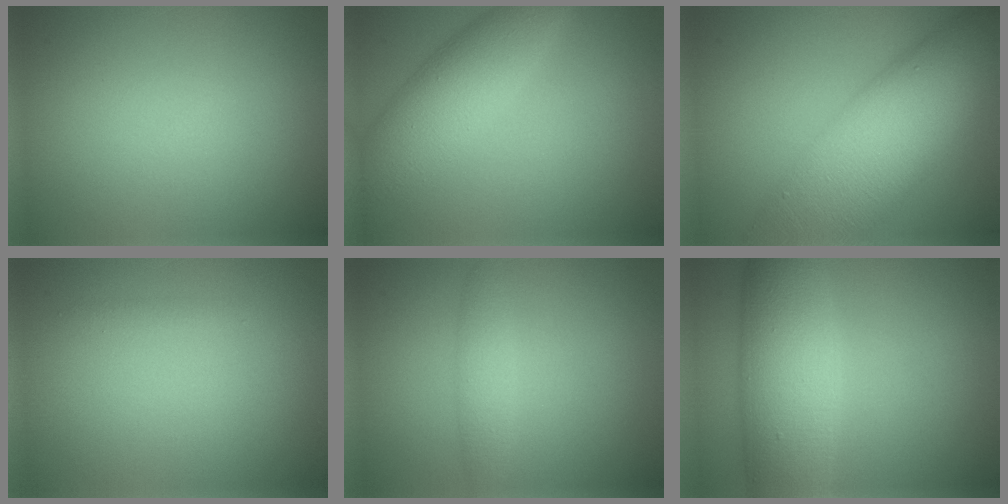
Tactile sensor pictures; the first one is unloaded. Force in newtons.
{"total": 5.8, "press": 5.8, "slide": 0.1}
{"total": 13.1, "press": 13.1, "slide": 0.6}
{"total": 0.5, "press": 0.5, "slide": 0.0}
{"total": 1.9, "press": 1.9, "slide": 0.0}
{"total": 8.7, "press": 8.7, "slide": 0.3}